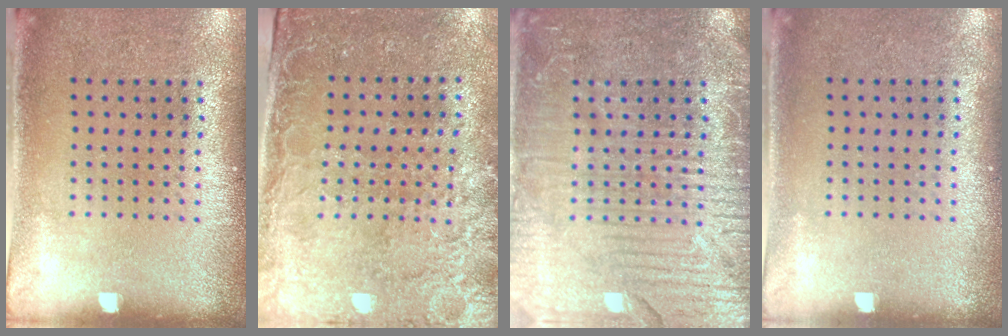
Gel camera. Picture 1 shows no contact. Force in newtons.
{"total": 2.8, "press": 2.6, "slide": 1.1}
{"total": 7.2, "press": 7.1, "slide": 0.9}
{"total": 0.0}